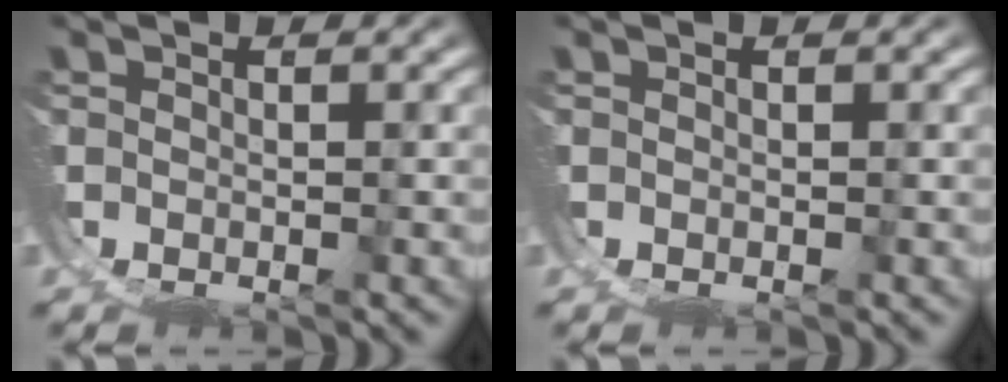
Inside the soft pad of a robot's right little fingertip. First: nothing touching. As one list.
[{"total": 0.0}]